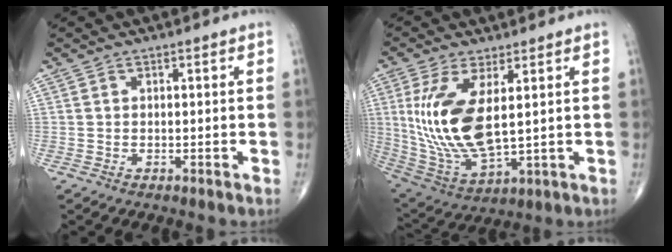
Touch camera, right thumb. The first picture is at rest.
{"total": 15.8, "force": [2.7, 6.4, 14.2], "torque": [-0.300, -0.023, 0.071]}